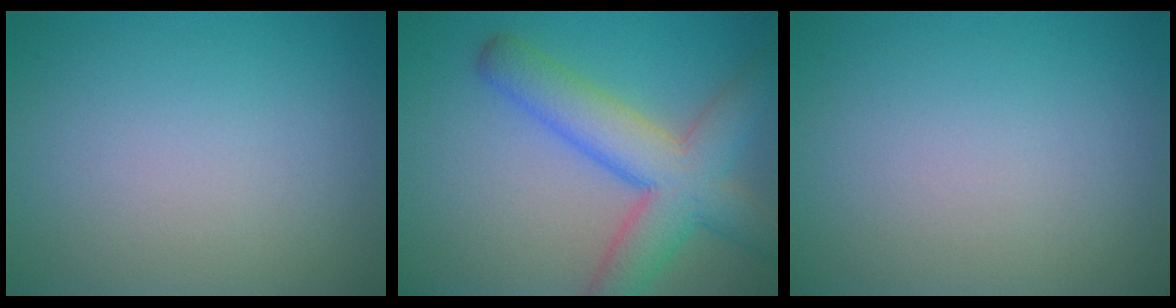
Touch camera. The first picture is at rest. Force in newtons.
{"total": 7.6, "press": 7.6, "slide": 0.4}
{"total": 0.0}